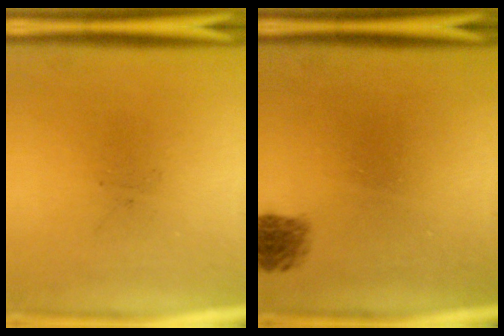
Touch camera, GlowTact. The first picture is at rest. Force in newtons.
{"total": 1.8}